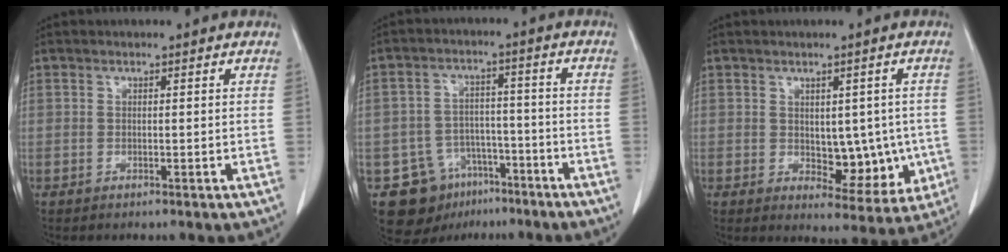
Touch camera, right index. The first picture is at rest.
{"total": 10.8, "force": [-6.3, 8.2, 3.1], "torque": [-0.050, 0.030, -0.089]}
{"total": 7.7, "force": [-0.4, 4.6, 6.1], "torque": [-0.056, 0.001, 0.010]}